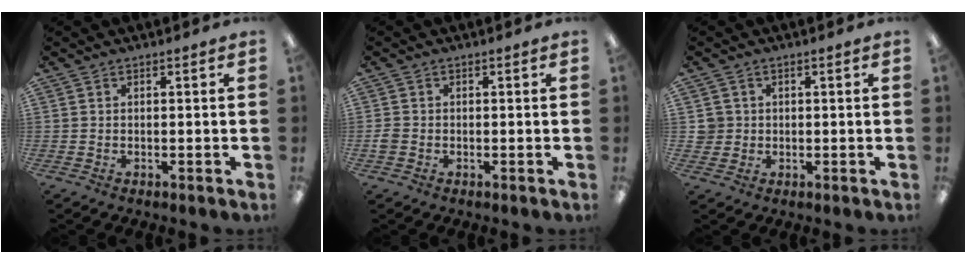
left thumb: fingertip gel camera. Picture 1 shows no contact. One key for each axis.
{"total": 1.7, "fx": -0.4, "fy": 1.5, "fz": 0.8, "tx": -0.012, "ty": 0.005, "tz": -0.009}
{"total": 3.3, "fx": 0.6, "fy": 3.2, "fz": 0.1, "tx": -0.005, "ty": 0.003, "tz": 0.009}